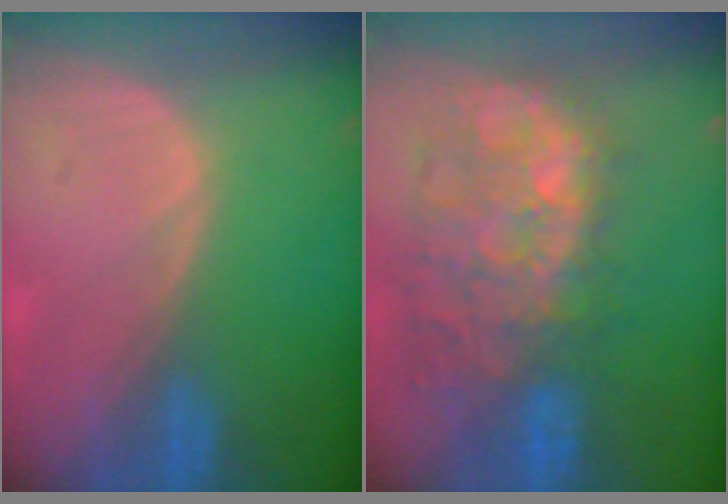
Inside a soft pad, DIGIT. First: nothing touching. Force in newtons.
{"total": 11.3, "press": 10.5, "slide": 4.1}